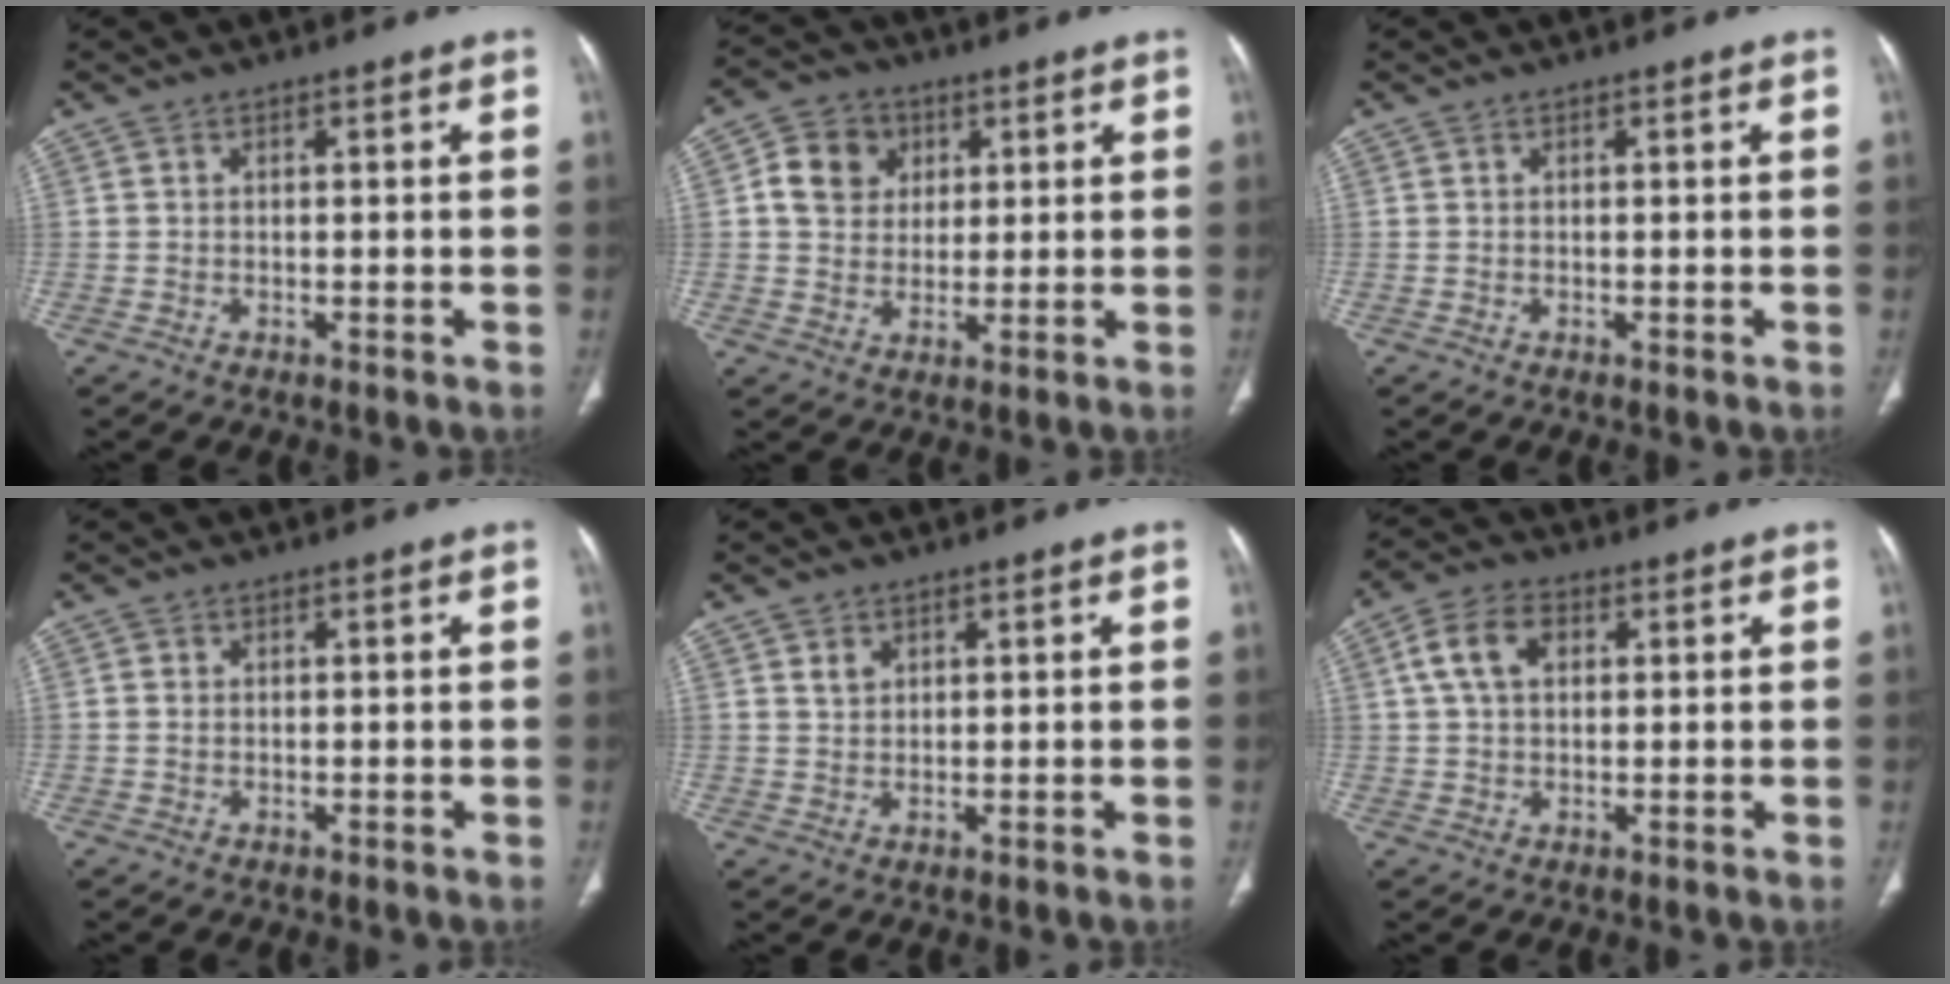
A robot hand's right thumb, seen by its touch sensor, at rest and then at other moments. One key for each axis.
{"total": 8.5, "fx": 2.4, "fy": 7.3, "fz": 3.6, "tx": -0.039, "ty": -0.003, "tz": 0.039}
{"total": 0.0}
{"total": 0.6, "fx": -0.1, "fy": 0.4, "fz": 0.4, "tx": -0.011, "ty": 0.000, "tz": -0.001}
{"total": 2.1, "fx": 1.1, "fy": 1.6, "fz": 0.9, "tx": -0.009, "ty": -0.008, "tz": 0.023}
{"total": 7.0, "fx": 1.9, "fy": 4.6, "fz": 5.0, "tx": -0.094, "ty": 0.015, "tz": 0.033}